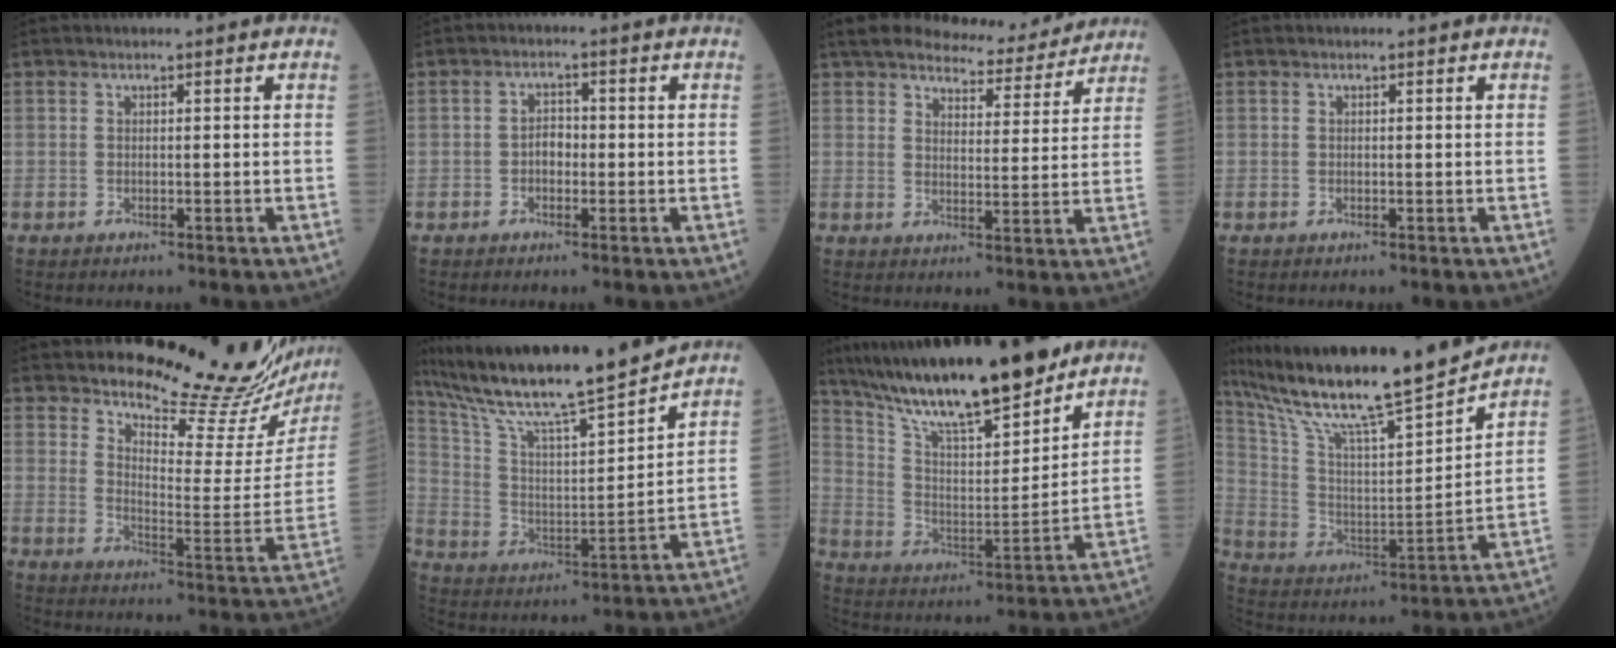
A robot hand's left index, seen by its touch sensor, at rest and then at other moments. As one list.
[{"total": 2.4, "force": [-0.6, 1.5, 1.7], "torque": [-0.026, 0.009, -0.014]}, {"total": 10.1, "force": [9.4, 2.3, 2.8], "torque": [-0.040, 0.005, 0.127]}, {"total": 0.0}, {"total": 19.2, "force": [18.2, 1.5, 6.1], "torque": [-0.088, -0.109, 0.228]}, {"total": 20.1, "force": [17.4, 0.0, 10.1], "torque": [-0.185, 0.003, 0.297]}, {"total": 19.1, "force": [15.9, 2.3, 10.3], "torque": [-0.175, -0.003, 0.282]}, {"total": 21.6, "force": [18.4, 0.0, 11.3], "torque": [-0.209, -0.003, 0.315]}]